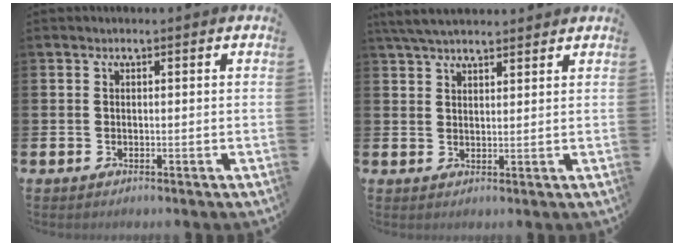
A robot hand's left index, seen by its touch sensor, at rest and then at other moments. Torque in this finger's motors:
{"motor_torque": [1.02, -1.10, 0.63, 0.19]}